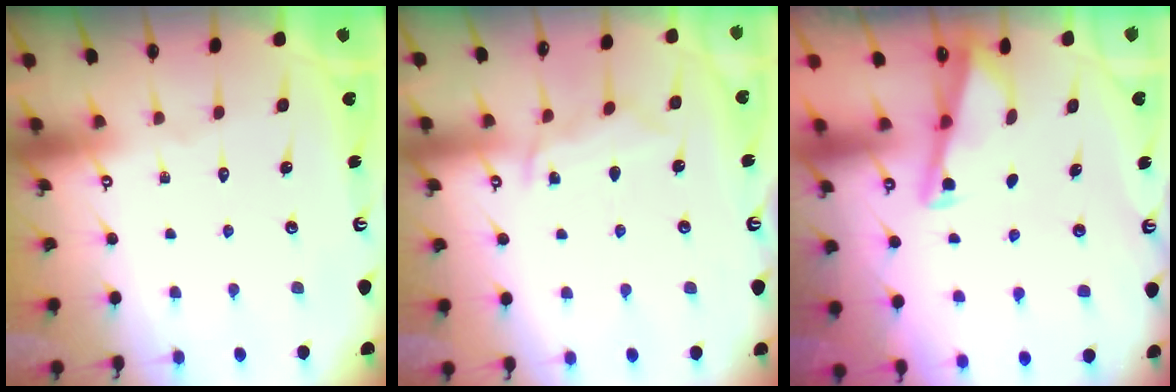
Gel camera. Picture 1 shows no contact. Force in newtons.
{"total": 6.9, "press": 6.8, "slide": 0.8}
{"total": 2.9, "press": 2.9, "slide": 0.4}